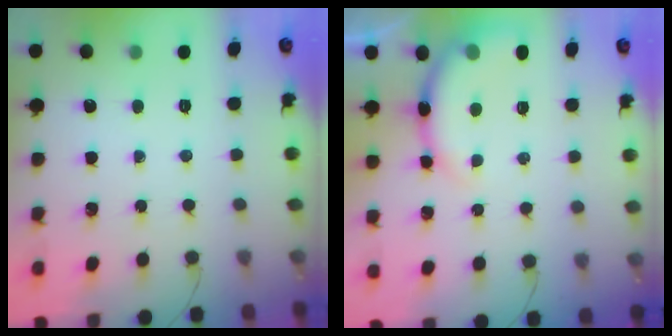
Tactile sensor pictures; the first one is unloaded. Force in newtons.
{"total": 8.5, "press": 8.4, "slide": 1.6}